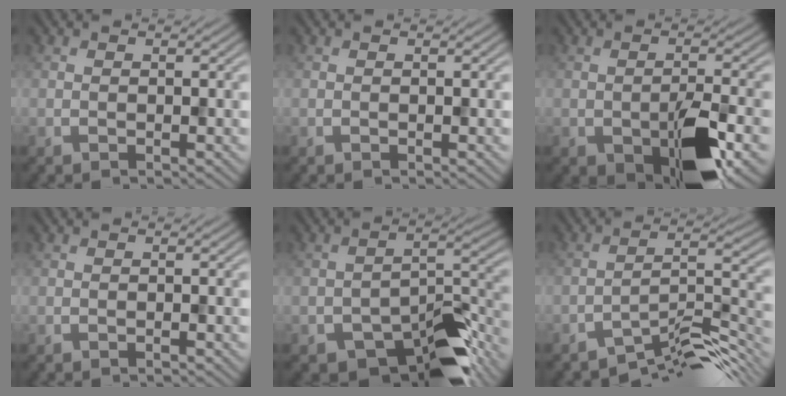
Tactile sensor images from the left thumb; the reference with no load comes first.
{"total": 0.0}
{"total": 8.3, "force": [-3.3, 3.5, 6.8], "torque": [-0.117, -0.016, -0.043]}
{"total": 0.0}
{"total": 10.9, "force": [-7.1, 5.0, 6.6], "torque": [-0.084, -0.012, -0.121]}
{"total": 8.8, "force": [-7.2, 1.8, 4.9], "torque": [-0.071, 0.008, -0.127]}